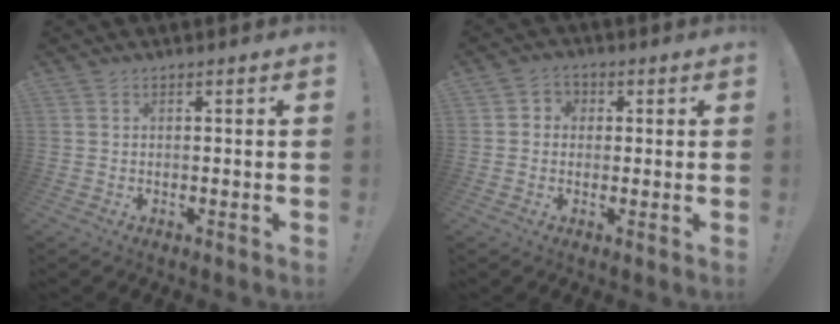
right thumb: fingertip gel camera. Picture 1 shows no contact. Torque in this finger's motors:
{"motor_torque": [-0.04, 0.02, -0.21, 0.07, 0.04]}